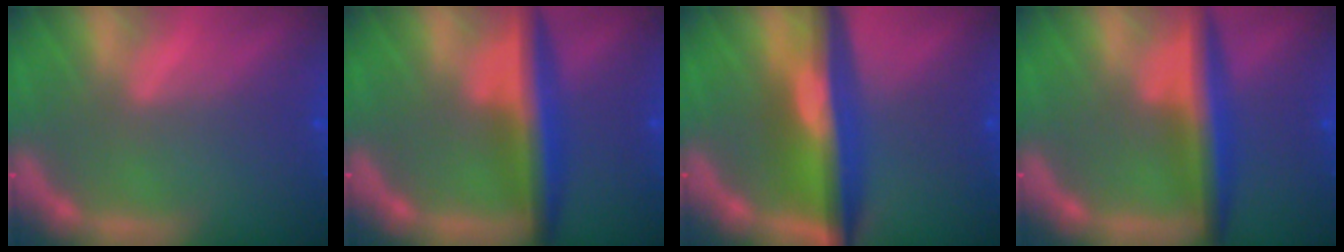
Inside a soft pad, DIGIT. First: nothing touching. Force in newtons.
{"total": 5.5}
{"total": 8.5}
{"total": 5.0}